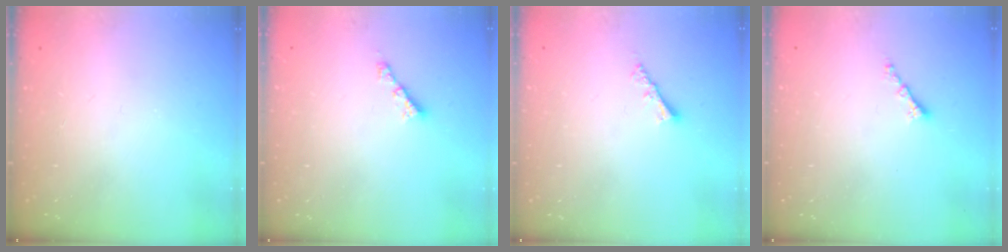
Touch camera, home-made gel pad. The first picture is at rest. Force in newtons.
{"total": 2.4, "press": 2.4, "slide": 0.3}
{"total": 3.7, "press": 3.7, "slide": 0.5}
{"total": 1.8, "press": 1.8, "slide": 0.2}